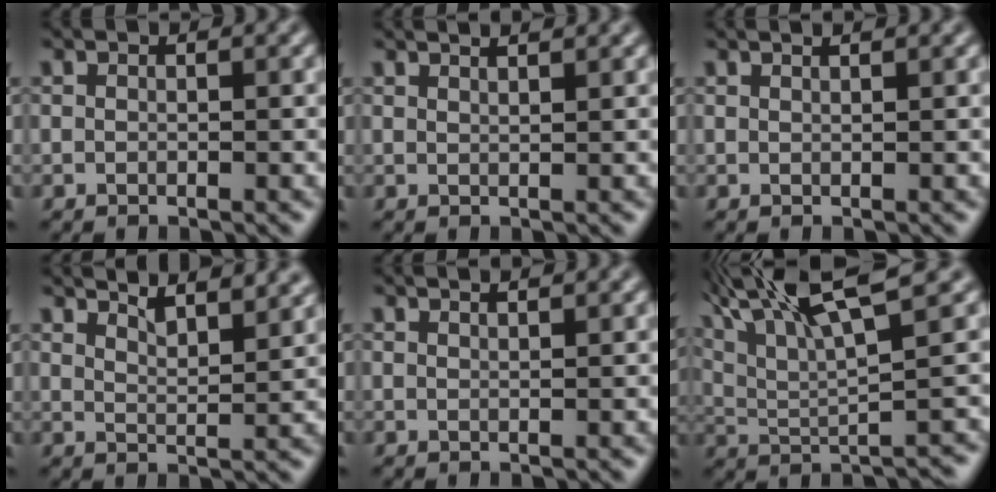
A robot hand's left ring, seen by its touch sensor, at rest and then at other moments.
{"total": 2.4, "force": [2.0, 0.8, 1.1], "torque": [0.002, 0.019, 0.003]}
{"total": 1.4, "force": [1.2, 0.5, 0.6], "torque": [0.003, 0.005, -0.002]}
{"total": 6.1, "force": [5.1, 1.7, 2.9], "torque": [-0.021, 0.026, 0.047]}
{"total": 2.1, "force": [1.7, 0.7, 0.9], "torque": [0.001, 0.014, 0.000]}
{"total": 8.9, "force": [5.5, 1.6, 6.8], "torque": [-0.115, 0.027, 0.100]}